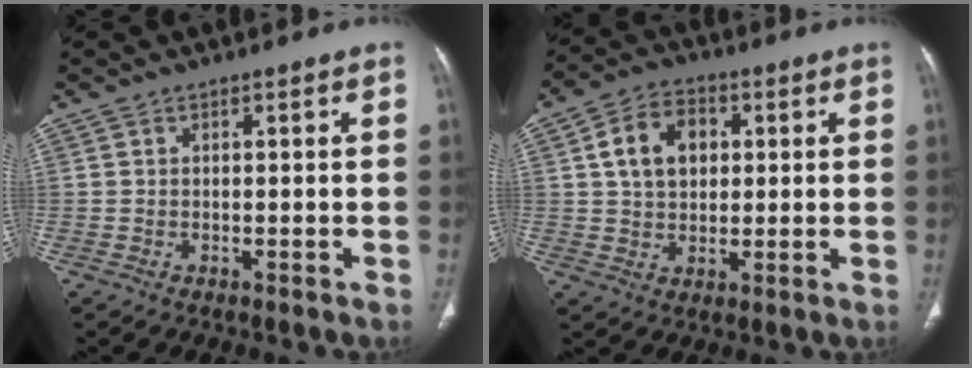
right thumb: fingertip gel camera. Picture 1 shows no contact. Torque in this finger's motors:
{"motor_torque": [-0.32, 0.64, 0.11, 0.19, 0.22]}